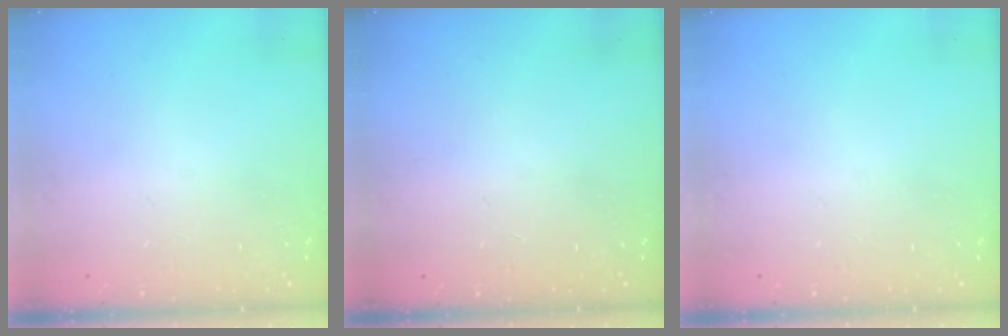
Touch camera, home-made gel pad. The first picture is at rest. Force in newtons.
{"total": 1.1, "press": 1.1, "slide": 0.3}
{"total": 0.0}